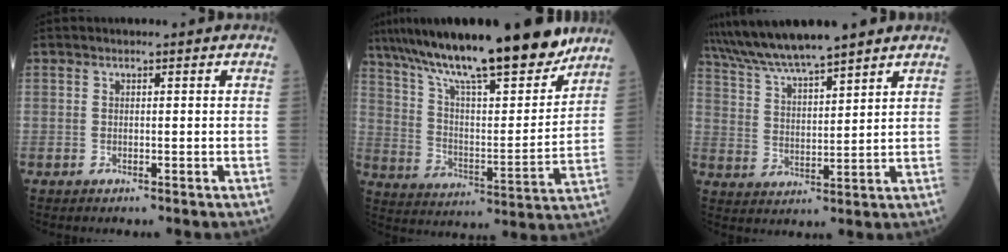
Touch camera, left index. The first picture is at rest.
{"total": 23.3, "force": [18.5, 3.6, 13.7], "torque": [-0.232, 0.004, 0.297]}
{"total": 11.2, "force": [9.7, 0.5, 5.5], "torque": [-0.104, 0.027, 0.180]}